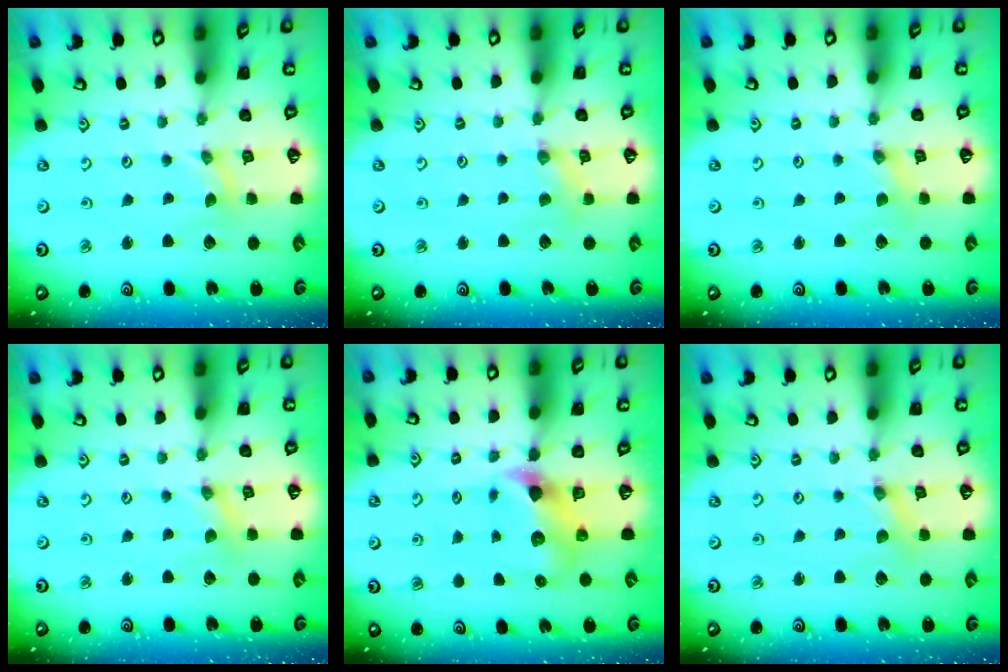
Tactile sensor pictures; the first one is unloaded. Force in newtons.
{"total": 2.4, "press": 2.3, "slide": 0.3}
{"total": 0.0}
{"total": 0.0}
{"total": 7.2, "press": 7.2, "slide": 0.9}
{"total": 1.5, "press": 1.5, "slide": 0.1}